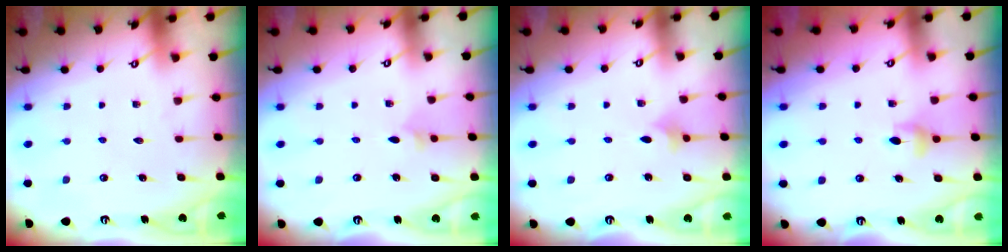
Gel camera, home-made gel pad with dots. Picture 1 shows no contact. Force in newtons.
{"total": 2.1, "press": 2.1, "slide": 0.5}
{"total": 2.3, "press": 2.2, "slide": 0.5}
{"total": 5.2, "press": 5.1, "slide": 0.8}